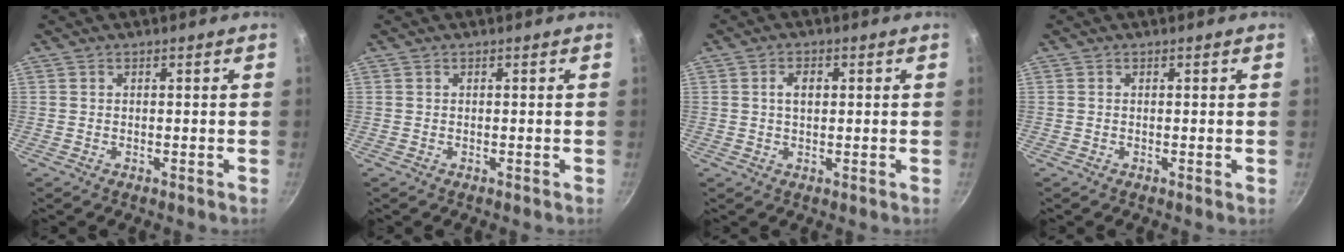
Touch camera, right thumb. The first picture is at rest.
{"total": 0.0}
{"total": 3.3, "force": [0.7, 2.0, 2.5], "torque": [-0.034, 0.006, 0.010]}
{"total": 0.0}